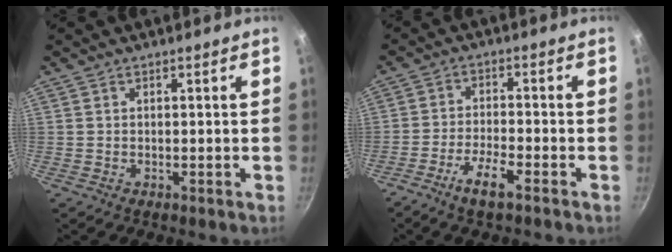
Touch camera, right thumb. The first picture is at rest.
{"total": 5.9, "force": [-3.8, 1.3, 4.3], "torque": [-0.089, 0.024, -0.075]}